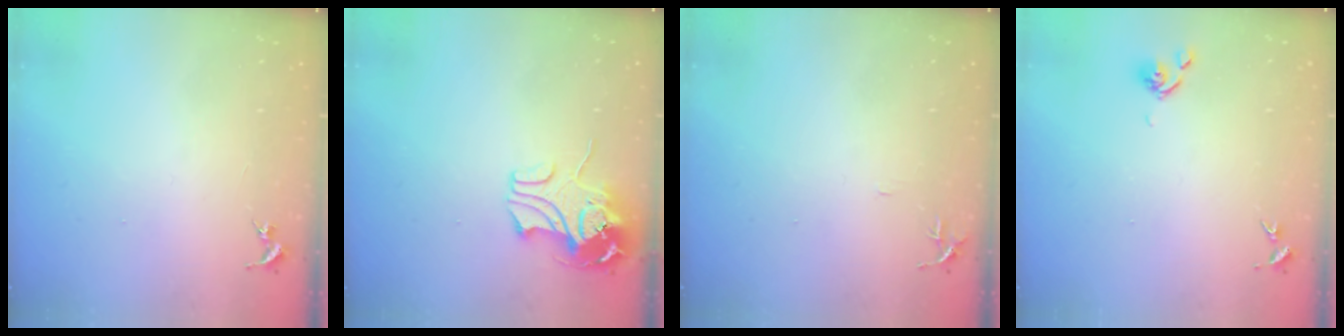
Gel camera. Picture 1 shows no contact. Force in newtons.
{"total": 10.6, "press": 10.6, "slide": 0.8}
{"total": 4.7, "press": 4.7, "slide": 0.5}
{"total": 6.0, "press": 5.9, "slide": 0.8}